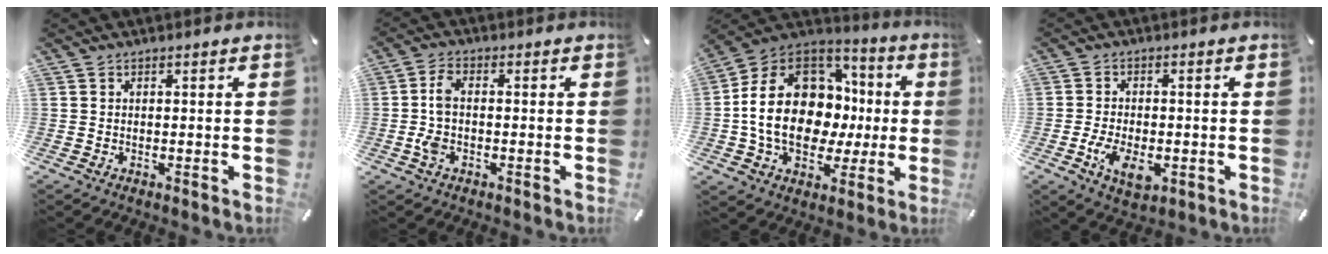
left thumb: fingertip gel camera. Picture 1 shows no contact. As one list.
[{"total": 4.4, "force": [-0.8, 2.2, 3.8], "torque": [-0.087, 0.002, -0.018]}, {"total": 19.8, "force": [-1.2, 15.6, 12.1], "torque": [-0.250, 0.000, -0.017]}, {"total": 6.7, "force": [-2.2, 3.8, 5.1], "torque": [-0.113, 0.002, -0.041]}]